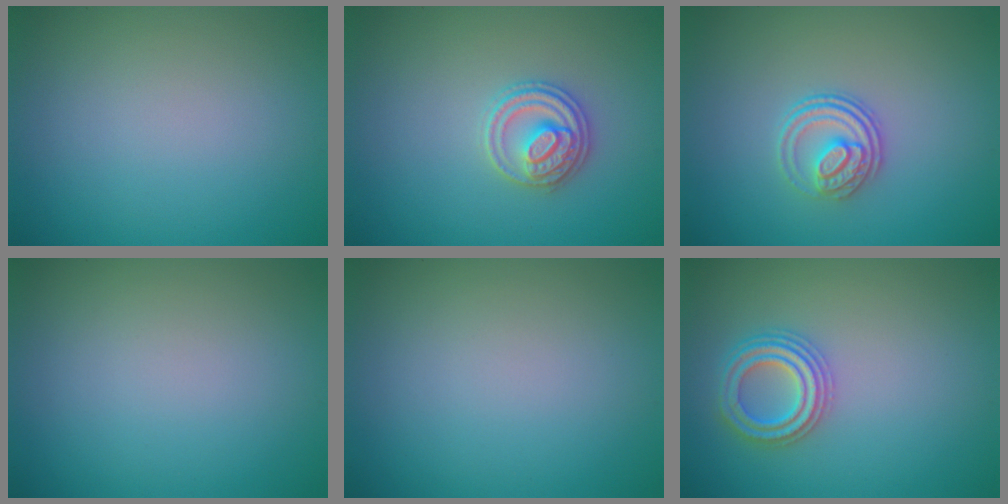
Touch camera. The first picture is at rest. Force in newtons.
{"total": 2.9, "press": 2.9, "slide": 0.1}
{"total": 3.1, "press": 2.6, "slide": 1.7}
{"total": 0.0}
{"total": 0.0}
{"total": 3.3, "press": 3.2, "slide": 0.7}